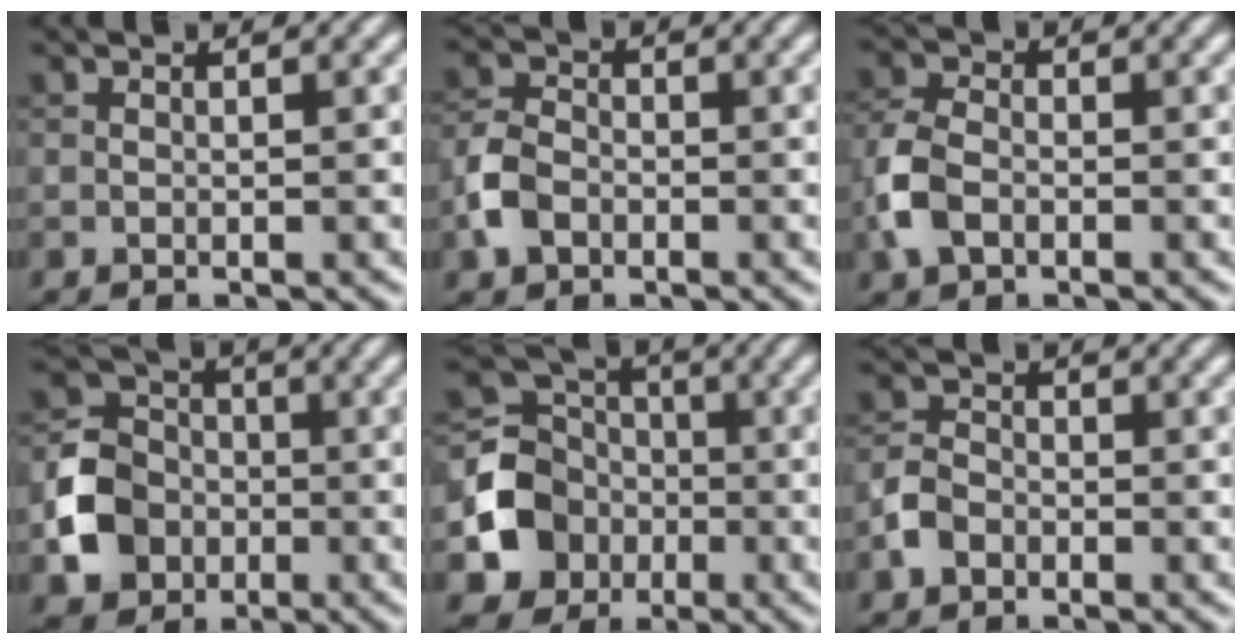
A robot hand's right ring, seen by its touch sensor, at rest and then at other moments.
{"total": 3.6, "force": [-1.5, 2.7, 1.9], "torque": [-0.043, 0.003, -0.038]}
{"total": 4.2, "force": [-1.5, 2.8, 2.7], "torque": [-0.069, 0.002, -0.041]}
{"total": 5.8, "force": [-1.7, 5.0, 2.3], "torque": [-0.046, 0.005, -0.043]}
{"total": 6.4, "force": [-1.8, 5.7, 2.3], "torque": [-0.042, 0.000, -0.042]}
{"total": 2.5, "force": [-1.3, 1.9, 1.1], "torque": [-0.019, 0.006, -0.034]}